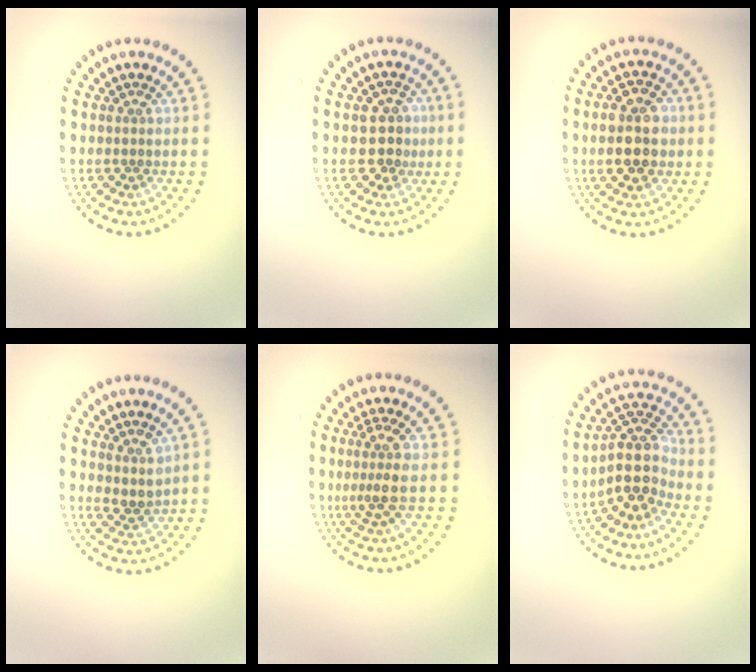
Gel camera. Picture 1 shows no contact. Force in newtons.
{"total": 3.0, "press": 2.9, "slide": 0.9}
{"total": 4.8, "press": 4.8, "slide": 0.1}
{"total": 2.0, "press": 1.5, "slide": 1.3}
{"total": 2.5, "press": 1.9, "slide": 1.7}
{"total": 4.4, "press": 3.6, "slide": 2.5}